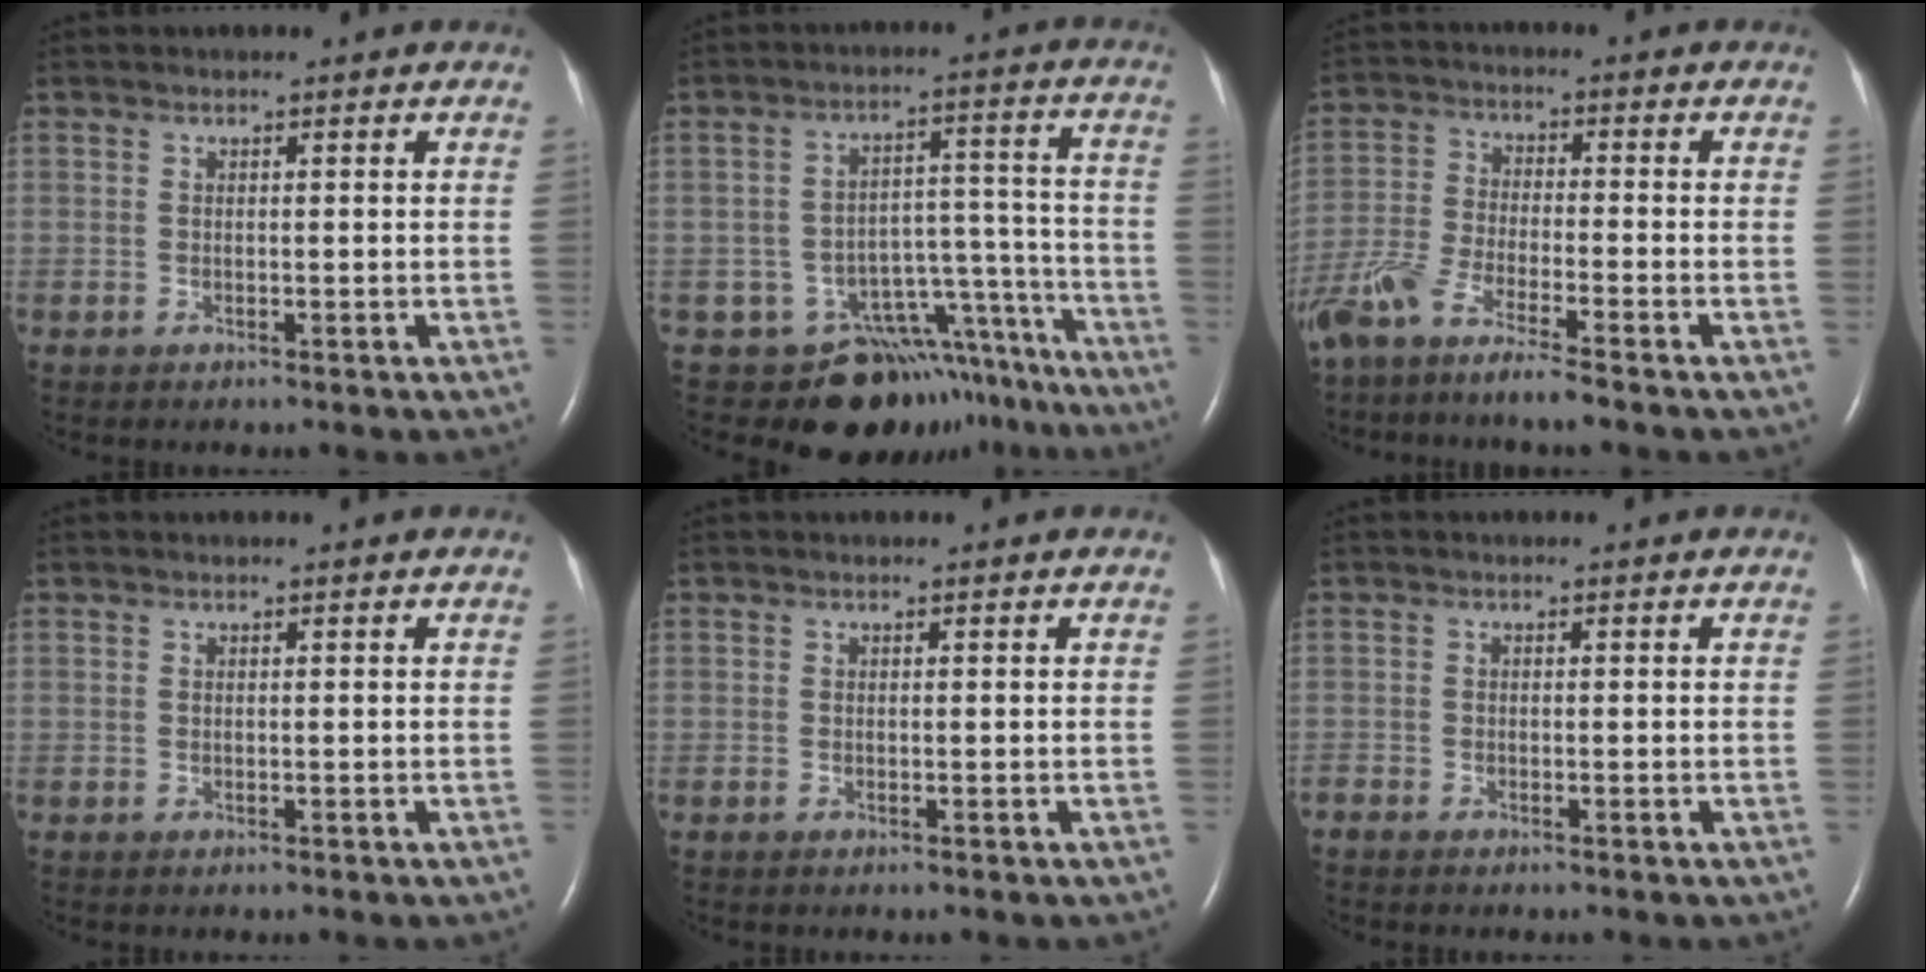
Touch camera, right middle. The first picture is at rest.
{"total": 14.6, "force": [-12.5, 6.9, 2.8], "torque": [-0.010, 0.071, -0.162]}
{"total": 8.5, "force": [-6.9, -0.1, 5.0], "torque": [-0.106, -0.023, -0.133]}
{"total": 0.0}
{"total": 0.0}
{"total": 1.0, "force": [-0.9, 0.2, 0.2], "torque": [-0.007, -0.002, -0.019]}